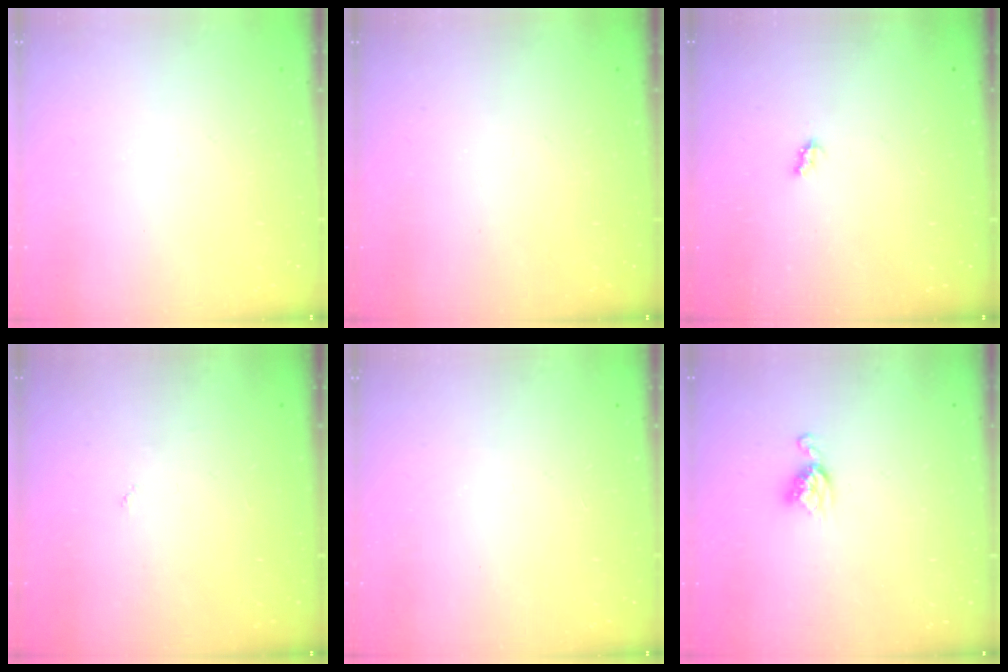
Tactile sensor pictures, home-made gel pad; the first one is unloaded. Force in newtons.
{"total": 0.0}
{"total": 2.6, "press": 2.6, "slide": 0.4}
{"total": 2.7, "press": 2.7, "slide": 0.4}
{"total": 1.7, "press": 1.7, "slide": 0.2}
{"total": 5.5, "press": 5.5, "slide": 0.1}